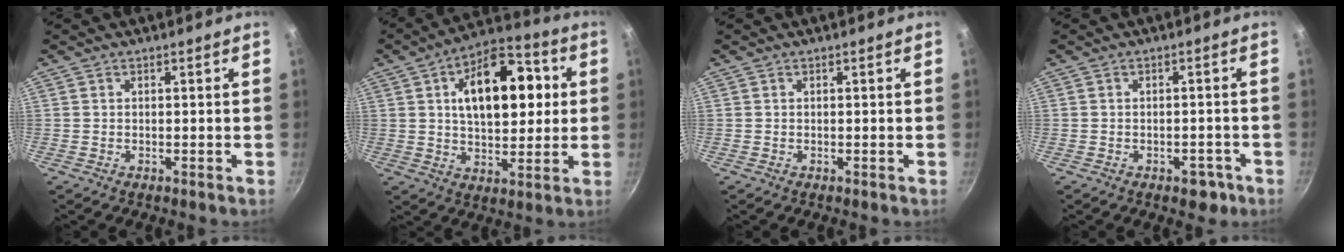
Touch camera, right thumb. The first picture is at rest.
{"total": 18.1, "force": [3.9, 9.9, 14.7], "torque": [-0.186, 0.012, 0.055]}
{"total": 0.0}
{"total": 3.5, "force": [-2.0, 2.0, 2.0], "torque": [-0.011, 0.012, -0.023]}